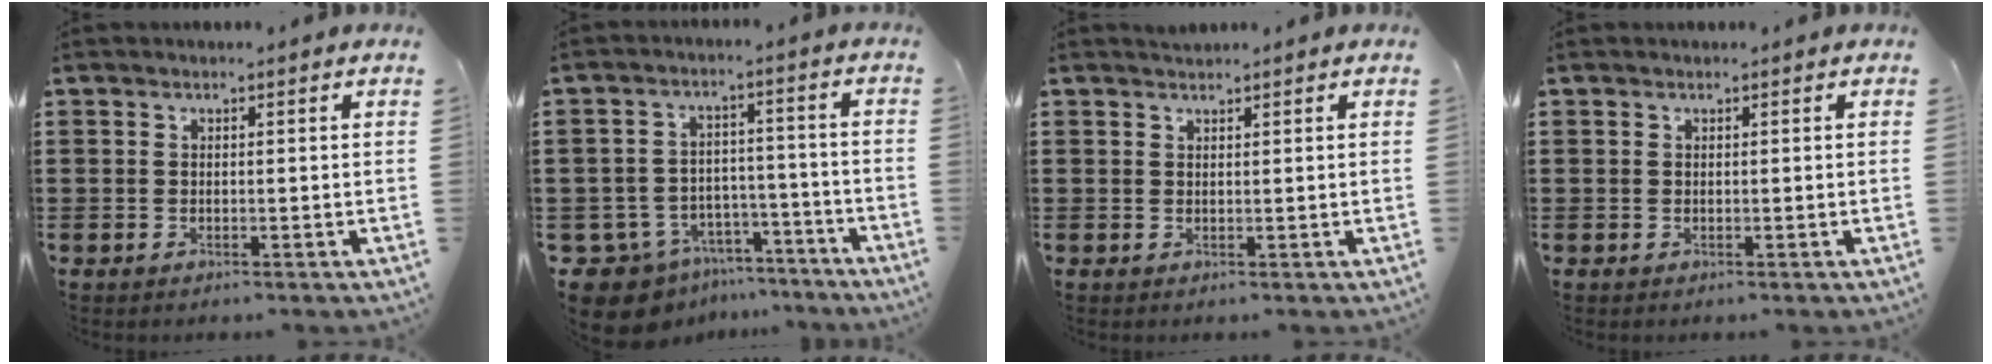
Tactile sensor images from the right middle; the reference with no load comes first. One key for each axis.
{"total": 8.8, "fx": -7.8, "fy": 3.3, "fz": 2.1, "tx": -0.058, "ty": 0.025, "tz": -0.154}
{"total": 0.8, "fx": 0.8, "fy": 0.1, "fz": 0.1, "tx": -0.003, "ty": 0.000, "tz": 0.015}
{"total": 0.0}